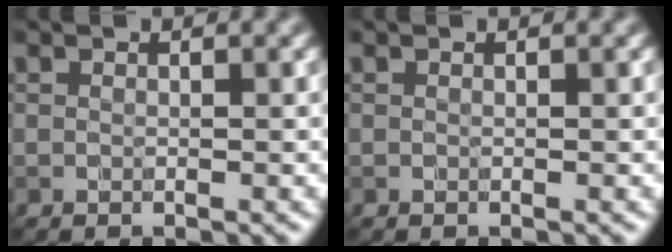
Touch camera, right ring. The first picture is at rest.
{"total": 0.0}